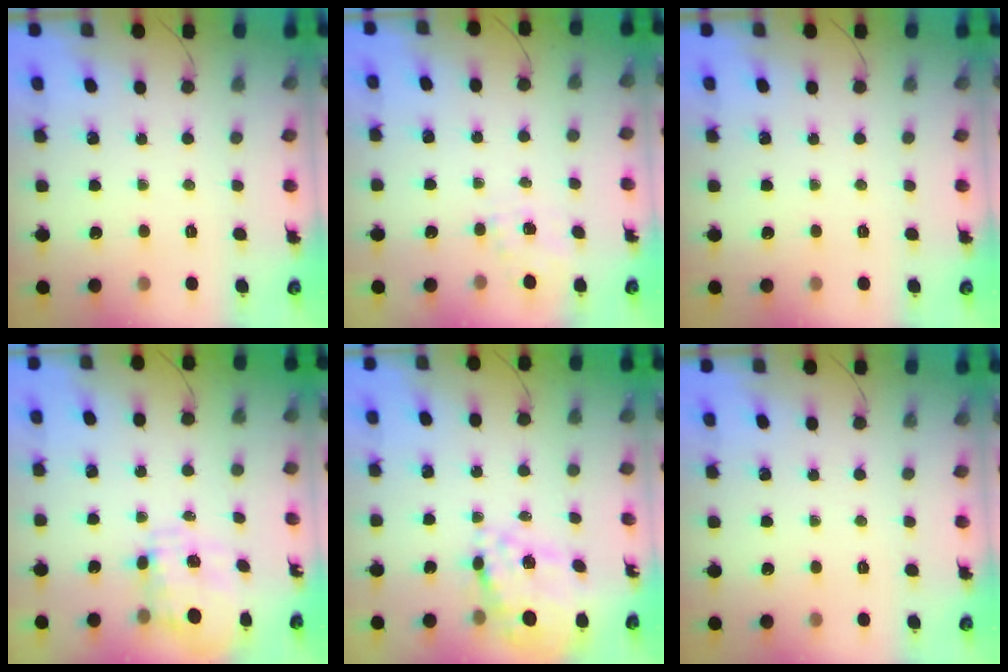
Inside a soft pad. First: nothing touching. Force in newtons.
{"total": 1.4, "press": 0.8, "slide": 1.1}
{"total": 0.0}
{"total": 3.4, "press": 3.2, "slide": 1.1}
{"total": 20.2, "press": 19.8, "slide": 4.0}
{"total": 0.0}